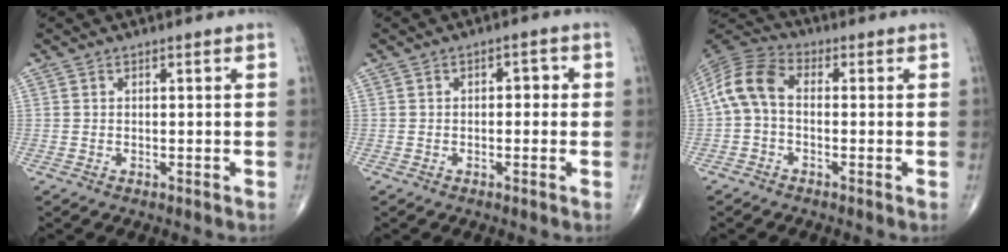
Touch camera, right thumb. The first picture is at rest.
{"total": 2.7, "force": [0.1, 1.6, 2.1], "torque": [-0.014, 0.010, -0.006]}
{"total": 8.7, "force": [-0.4, 5.4, 6.8], "torque": [-0.138, 0.026, -0.023]}